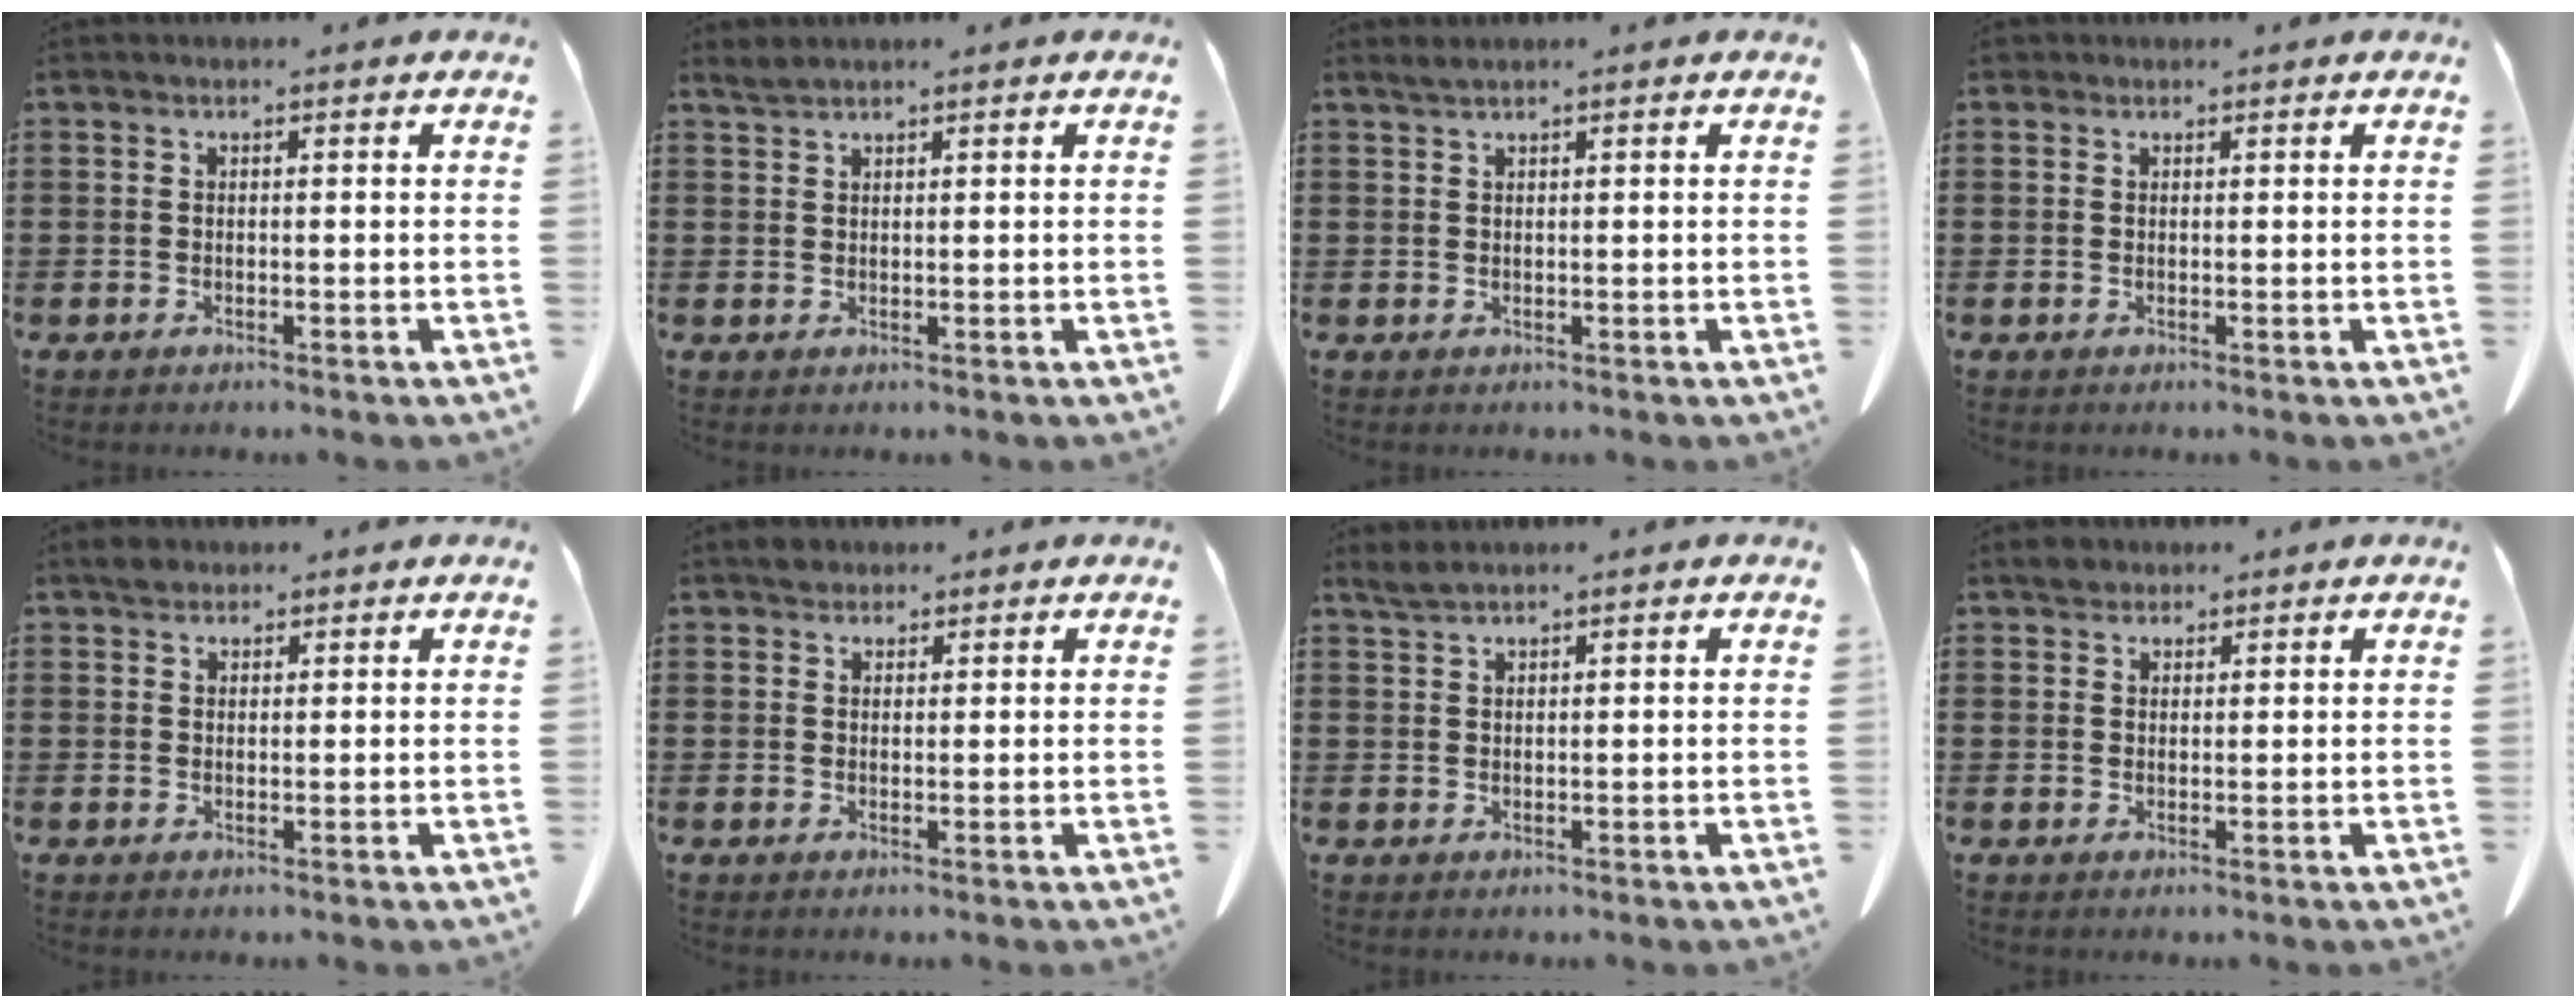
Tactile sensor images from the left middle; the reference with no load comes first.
{"total": 1.2, "force": [1.1, 0.1, 0.4], "torque": [-0.012, -0.001, 0.022]}
{"total": 1.0, "force": [0.8, -0.1, 0.5], "torque": [-0.011, -0.001, 0.016]}
{"total": 0.5, "force": [0.3, 0.4, 0.1], "torque": [-0.005, 0.004, 0.005]}
{"total": 1.8, "force": [1.5, 0.9, 0.4], "torque": [-0.005, 0.001, 0.027]}
{"total": 1.9, "force": [1.6, 1.0, 0.2], "torque": [-0.001, 0.002, 0.031]}
{"total": 1.6, "force": [1.4, 0.1, 0.8], "torque": [-0.019, 0.000, 0.026]}
{"total": 1.9, "force": [1.6, 0.9, 0.2], "torque": [-0.010, 0.005, 0.032]}